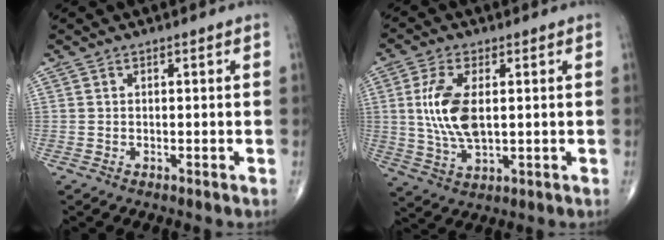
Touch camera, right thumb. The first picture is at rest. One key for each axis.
{"total": 10.4, "fx": 1.3, "fy": 5.0, "fz": 9.0, "tx": -0.191, "ty": -0.009, "tz": 0.029}